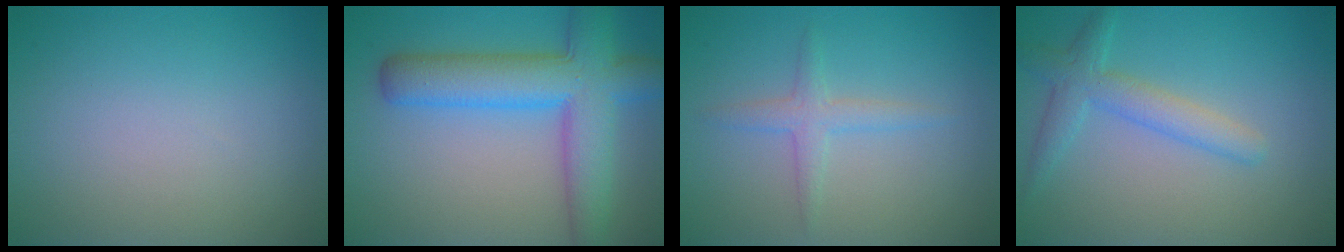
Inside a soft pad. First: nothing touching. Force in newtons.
{"total": 8.1, "press": 8.1, "slide": 0.3}
{"total": 1.9, "press": 1.9, "slide": 0.1}
{"total": 3.1, "press": 3.1, "slide": 0.2}